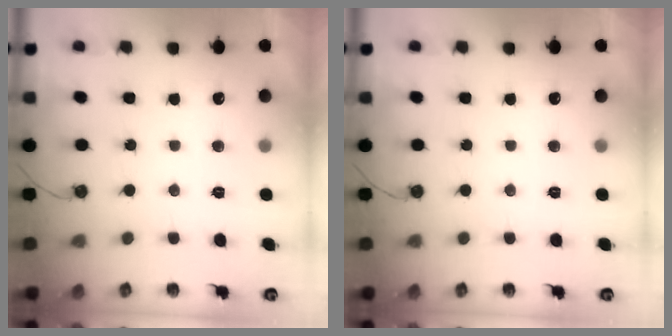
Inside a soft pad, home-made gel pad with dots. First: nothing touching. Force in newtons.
{"total": 0.0}